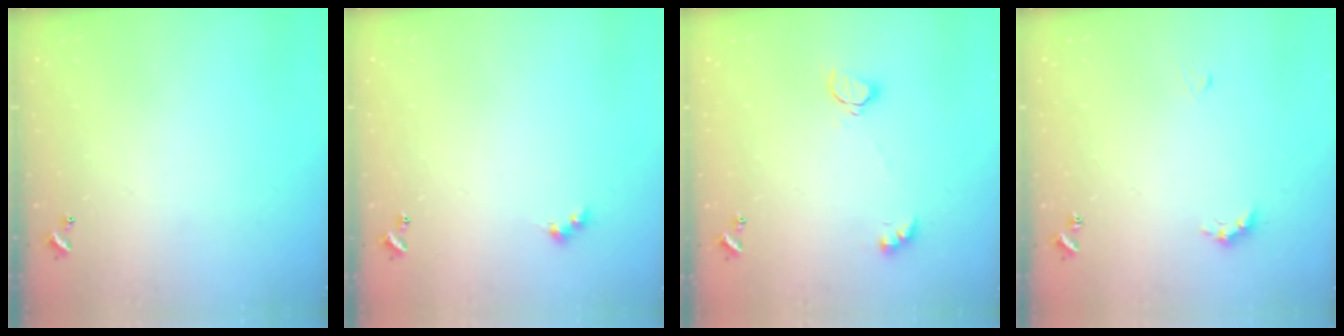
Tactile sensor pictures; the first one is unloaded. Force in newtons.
{"total": 3.0, "press": 2.9, "slide": 0.5}
{"total": 2.2, "press": 2.2, "slide": 0.2}
{"total": 2.8, "press": 2.7, "slide": 0.6}